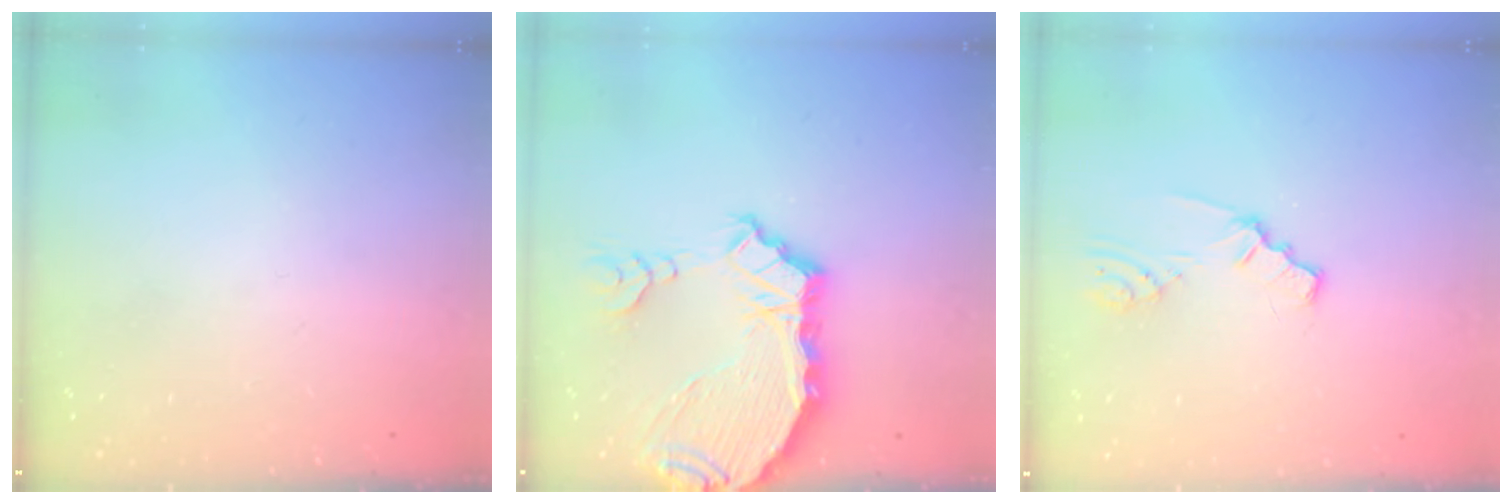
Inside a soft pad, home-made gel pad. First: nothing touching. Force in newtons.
{"total": 10.5, "press": 9.9, "slide": 3.4}
{"total": 1.5, "press": 1.5, "slide": 0.1}